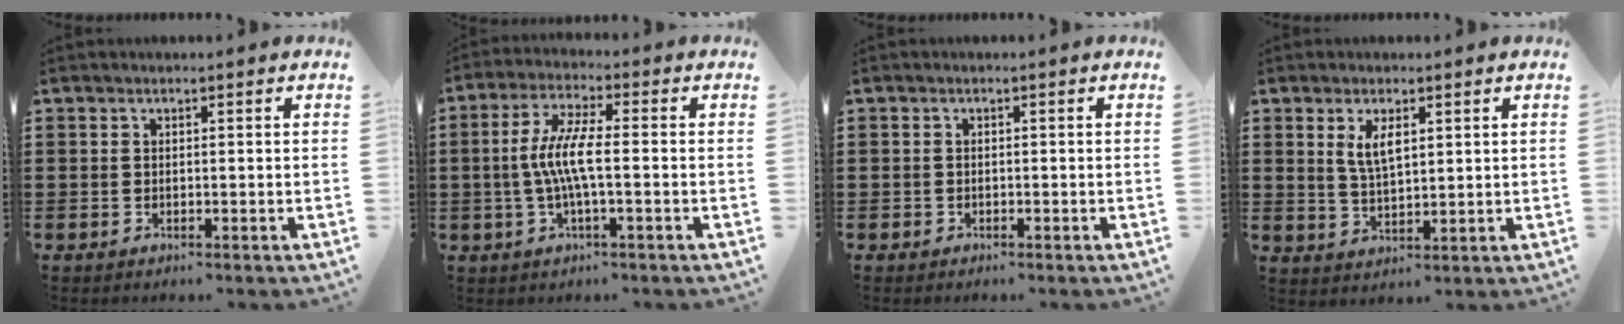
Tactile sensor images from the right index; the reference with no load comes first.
{"total": 6.8, "force": [-0.9, 1.1, 6.7], "torque": [-0.147, -0.009, -0.028]}
{"total": 0.8, "force": [-0.5, 0.6, 0.1], "torque": [-0.002, 0.003, -0.011]}
{"total": 4.1, "force": [1.7, 1.5, 3.4], "torque": [-0.072, 0.005, 0.028]}